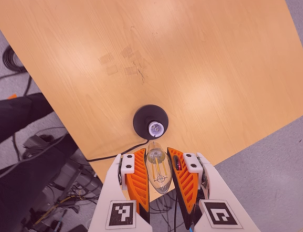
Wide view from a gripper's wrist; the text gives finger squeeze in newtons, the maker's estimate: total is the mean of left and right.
{"total": 20.4, "left": 21.5, "right": 19.3}